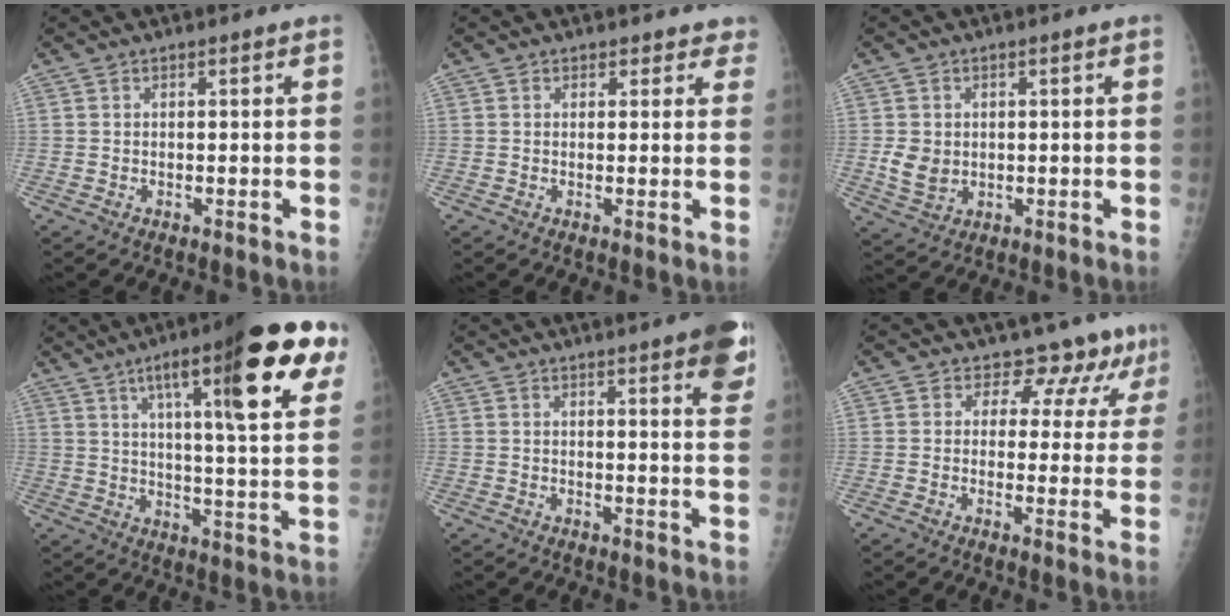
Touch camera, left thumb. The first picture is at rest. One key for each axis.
{"total": 3.0, "fx": 2.5, "fy": 1.8, "fz": 0.0, "tx": 0.038, "ty": -0.011, "tz": 0.013}
{"total": 4.9, "fx": 0.1, "fy": 4.0, "fz": 2.8, "tx": -0.039, "ty": -0.005, "tz": 0.013}
{"total": 25.0, "fx": 11.9, "fy": 4.5, "fz": 21.5, "tx": -0.293, "ty": -0.020, "tz": 0.171}
{"total": 9.8, "fx": 5.7, "fy": 1.6, "fz": 7.9, "tx": -0.078, "ty": -0.017, "tz": 0.060}
{"total": 8.5, "fx": 6.5, "fy": 5.0, "fz": 2.0, "tx": 0.019, "ty": -0.030, "tz": 0.059}